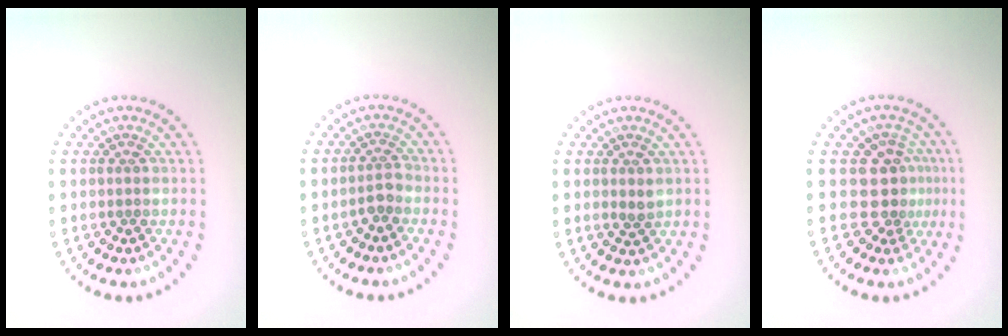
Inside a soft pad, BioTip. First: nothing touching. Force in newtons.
{"total": 1.4, "press": 1.1, "slide": 0.9}
{"total": 0.8, "press": 0.8, "slide": 0.2}
{"total": 3.1, "press": 2.4, "slide": 2.0}